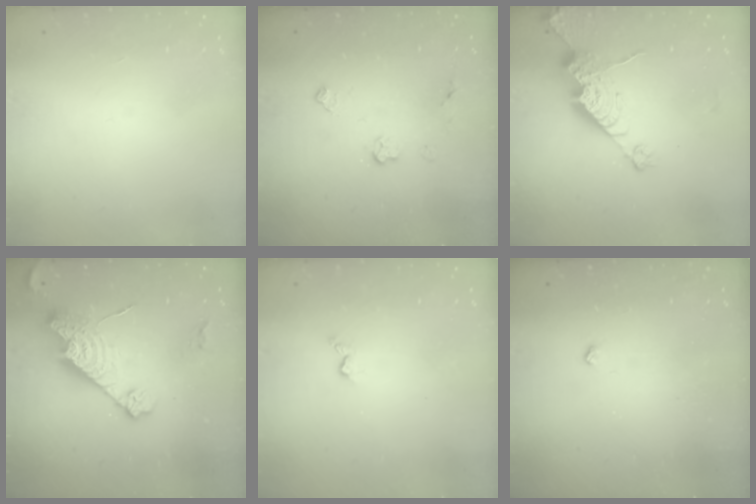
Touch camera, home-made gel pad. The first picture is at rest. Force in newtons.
{"total": 5.8, "press": 5.7, "slide": 0.5}
{"total": 15.9, "press": 15.9, "slide": 1.3}
{"total": 21.5, "press": 21.4, "slide": 1.6}
{"total": 3.0, "press": 3.0, "slide": 0.6}
{"total": 2.5, "press": 2.4, "slide": 0.5}